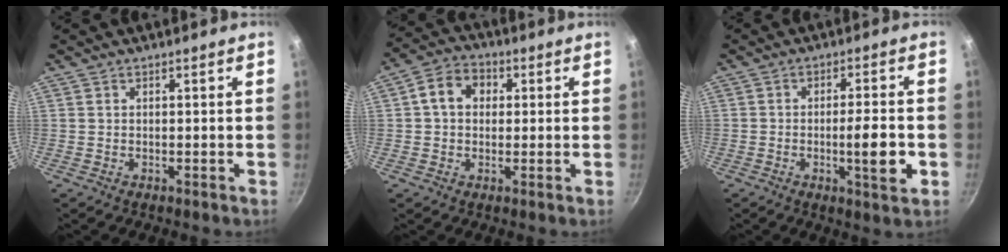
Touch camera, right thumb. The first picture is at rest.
{"total": 7.4, "force": [1.3, 5.9, 4.3], "torque": [-0.049, 0.015, 0.008]}
{"total": 7.6, "force": [-1.9, 1.6, 7.2], "torque": [-0.102, 0.014, -0.027]}